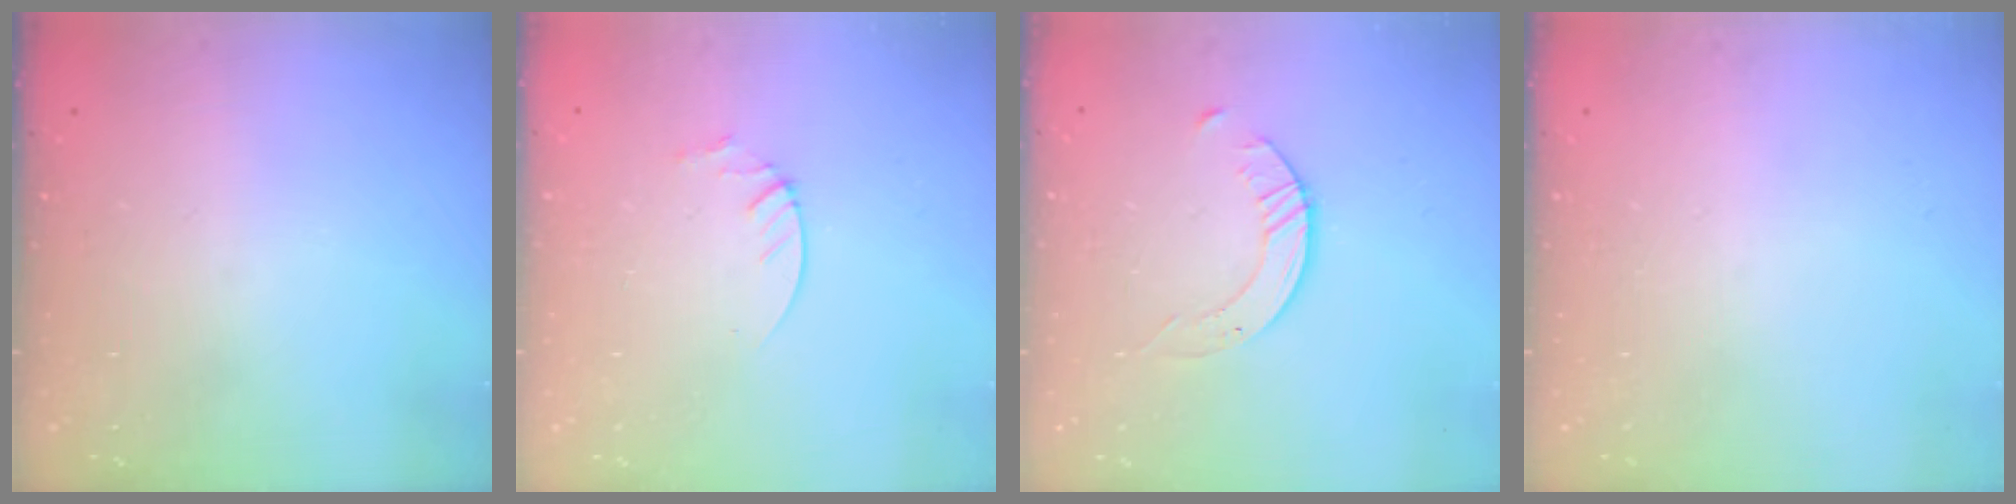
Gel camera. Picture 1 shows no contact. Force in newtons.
{"total": 2.1, "press": 2.1, "slide": 0.2}
{"total": 2.7, "press": 2.7, "slide": 0.3}
{"total": 0.0}